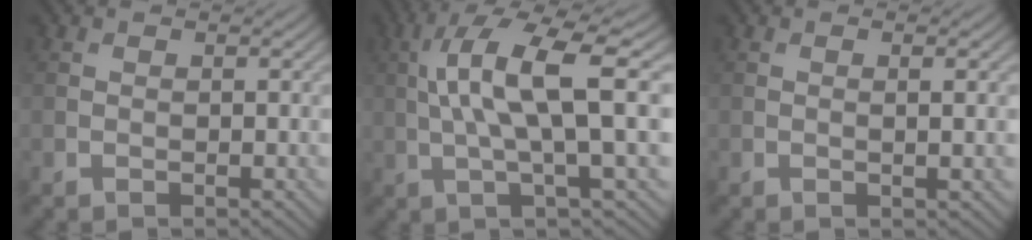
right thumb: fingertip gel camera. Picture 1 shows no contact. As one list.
[{"total": 12.4, "force": [1.8, 2.9, 11.9], "torque": [-0.227, 0.013, 0.035]}, {"total": 2.5, "force": [0.1, 0.6, 2.4], "torque": [-0.033, 0.006, 0.001]}]